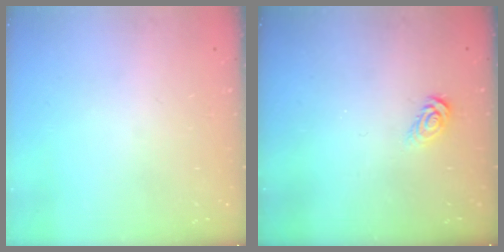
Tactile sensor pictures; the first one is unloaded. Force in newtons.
{"total": 3.5, "press": 3.5, "slide": 0.1}